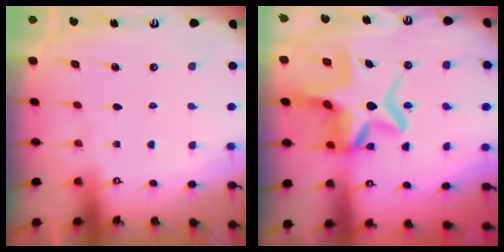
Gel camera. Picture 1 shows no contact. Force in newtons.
{"total": 14.5, "press": 14.1, "slide": 3.7}